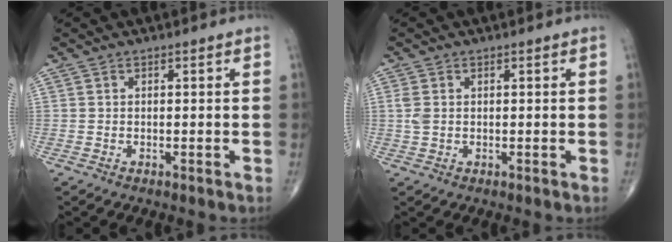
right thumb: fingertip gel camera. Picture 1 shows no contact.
{"total": 1.9, "force": [0.3, 1.3, 1.4], "torque": [-0.044, 0.003, 0.007]}